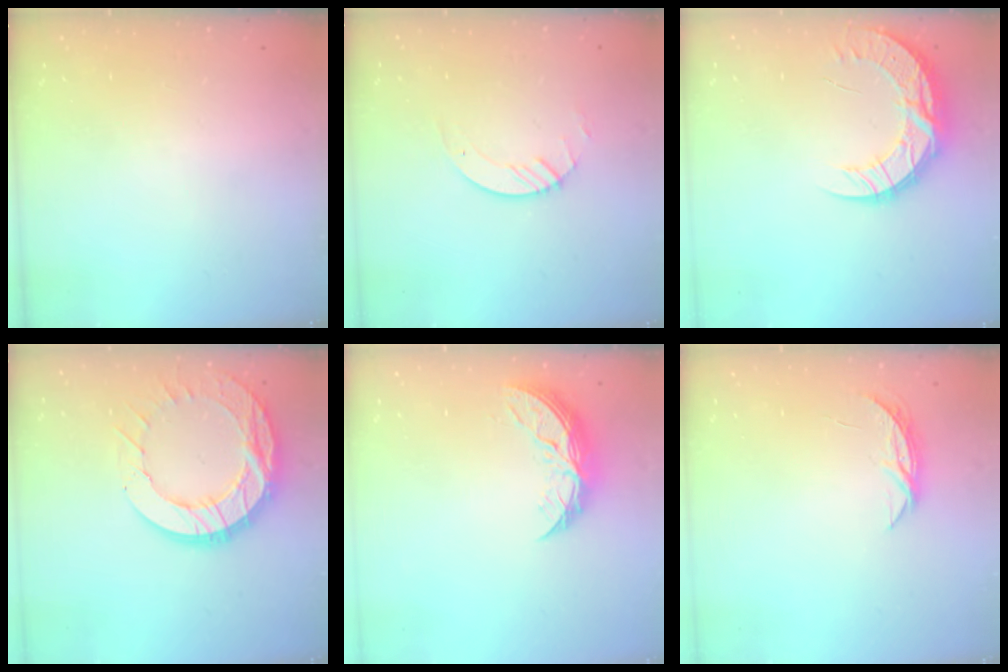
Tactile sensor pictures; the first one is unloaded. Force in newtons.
{"total": 3.9, "press": 3.9, "slide": 0.4}
{"total": 13.0, "press": 12.9, "slide": 1.0}
{"total": 16.0, "press": 15.9, "slide": 1.3}
{"total": 9.3, "press": 9.3, "slide": 0.5}
{"total": 4.8, "press": 4.7, "slide": 0.5}